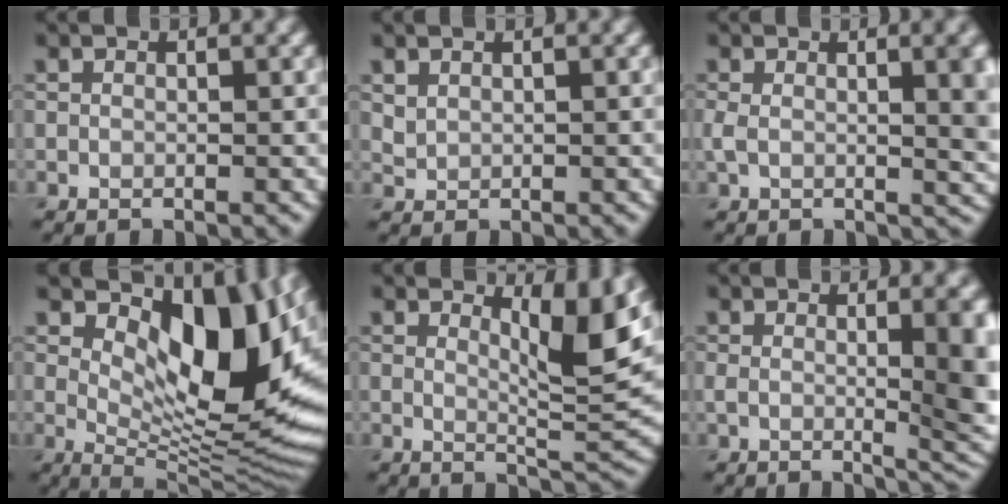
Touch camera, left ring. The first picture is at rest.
{"total": 0.8, "force": [0.6, 0.4, 0.3], "torque": [-0.010, -0.002, 0.018]}
{"total": 6.9, "force": [1.1, 2.7, 6.3], "torque": [-0.086, -0.003, 0.017]}
{"total": 12.5, "force": [3.7, 5.7, 10.5], "torque": [-0.144, -0.007, 0.068]}
{"total": 5.0, "force": [2.2, 1.1, 4.3], "torque": [-0.064, -0.010, 0.037]}
{"total": 7.7, "force": [0.5, 2.6, 7.3], "torque": [-0.065, -0.005, 0.010]}